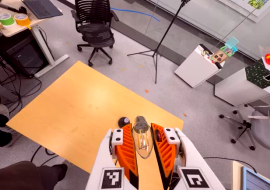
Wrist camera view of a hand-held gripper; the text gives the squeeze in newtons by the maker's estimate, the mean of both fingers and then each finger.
{"total": 14.6, "left": 16.1, "right": 13.1}